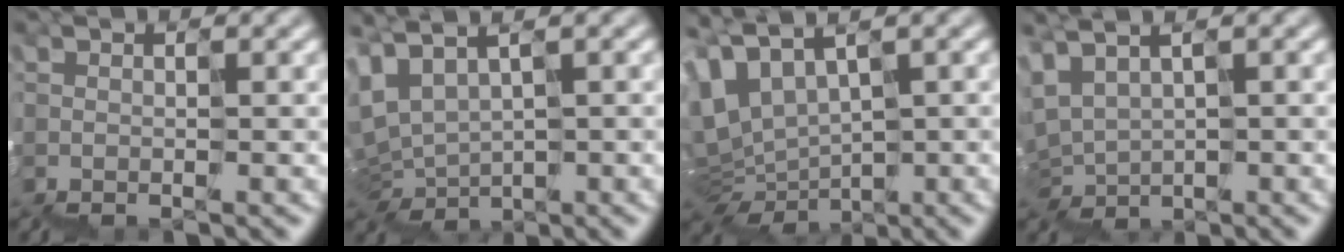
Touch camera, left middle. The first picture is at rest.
{"total": 3.1, "force": [1.2, 2.1, 1.9], "torque": [-0.089, 0.009, 0.026]}
{"total": 5.0, "force": [1.5, 2.9, 3.8], "torque": [-0.122, 0.004, 0.050]}
{"total": 1.8, "force": [1.4, 1.0, 0.1], "torque": [-0.043, 0.013, 0.034]}